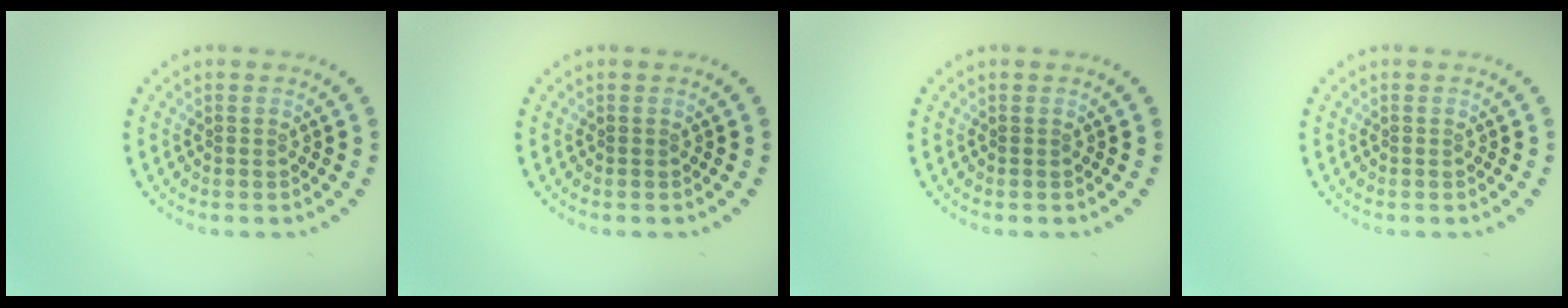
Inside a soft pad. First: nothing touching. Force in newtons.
{"total": 0.0}
{"total": 0.0}
{"total": 0.0}